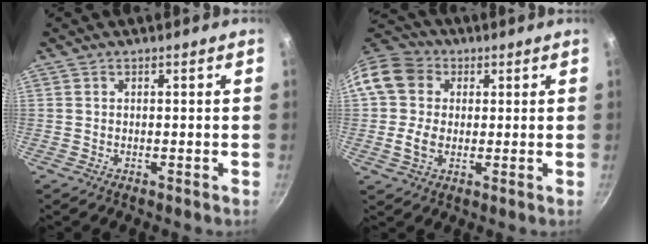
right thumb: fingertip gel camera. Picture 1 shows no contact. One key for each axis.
{"total": 11.9, "fx": 1.7, "fy": 9.8, "fz": 6.4, "tx": -0.105, "ty": 0.016, "tz": 0.017}